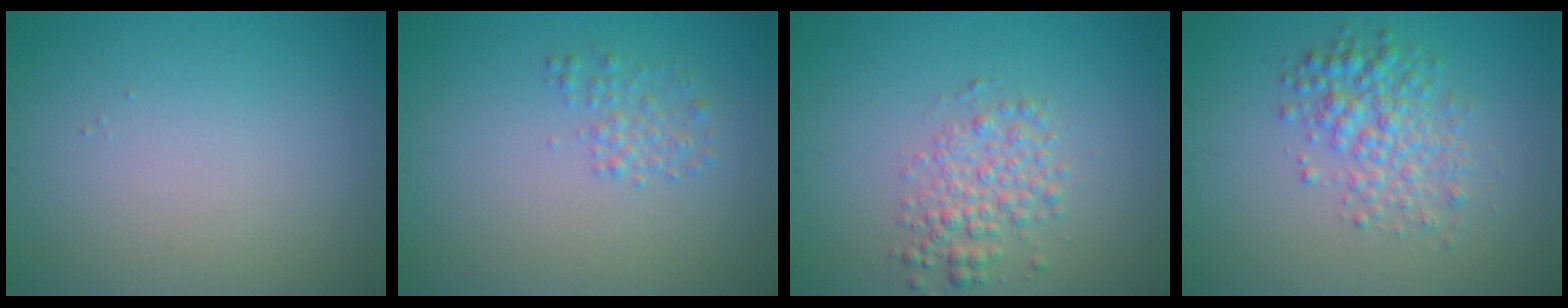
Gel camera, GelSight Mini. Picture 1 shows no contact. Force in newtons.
{"total": 1.5, "press": 1.5, "slide": 0.1}
{"total": 2.9, "press": 2.9, "slide": 0.1}
{"total": 3.7, "press": 3.7, "slide": 0.0}